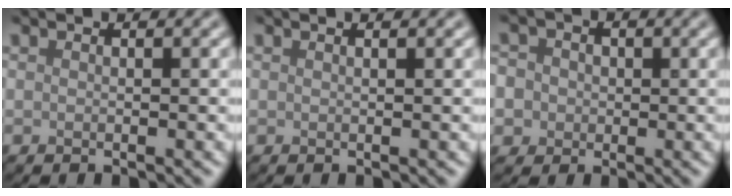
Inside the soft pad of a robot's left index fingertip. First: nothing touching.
{"total": 1.0, "force": [0.6, 0.3, 0.7], "torque": [-0.008, 0.002, 0.003]}
{"total": 6.9, "force": [0.3, 6.4, 2.3], "torque": [-0.046, 0.032, -0.030]}